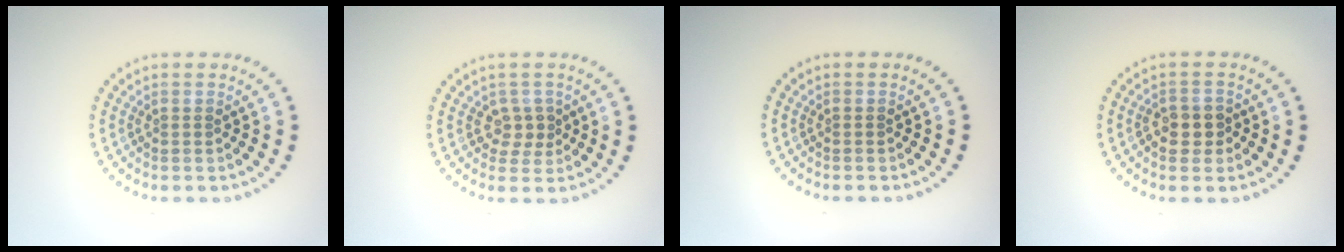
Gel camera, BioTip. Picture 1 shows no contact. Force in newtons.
{"total": 1.8, "press": 1.5, "slide": 1.0}
{"total": 0.0}
{"total": 2.5, "press": 2.4, "slide": 0.6}